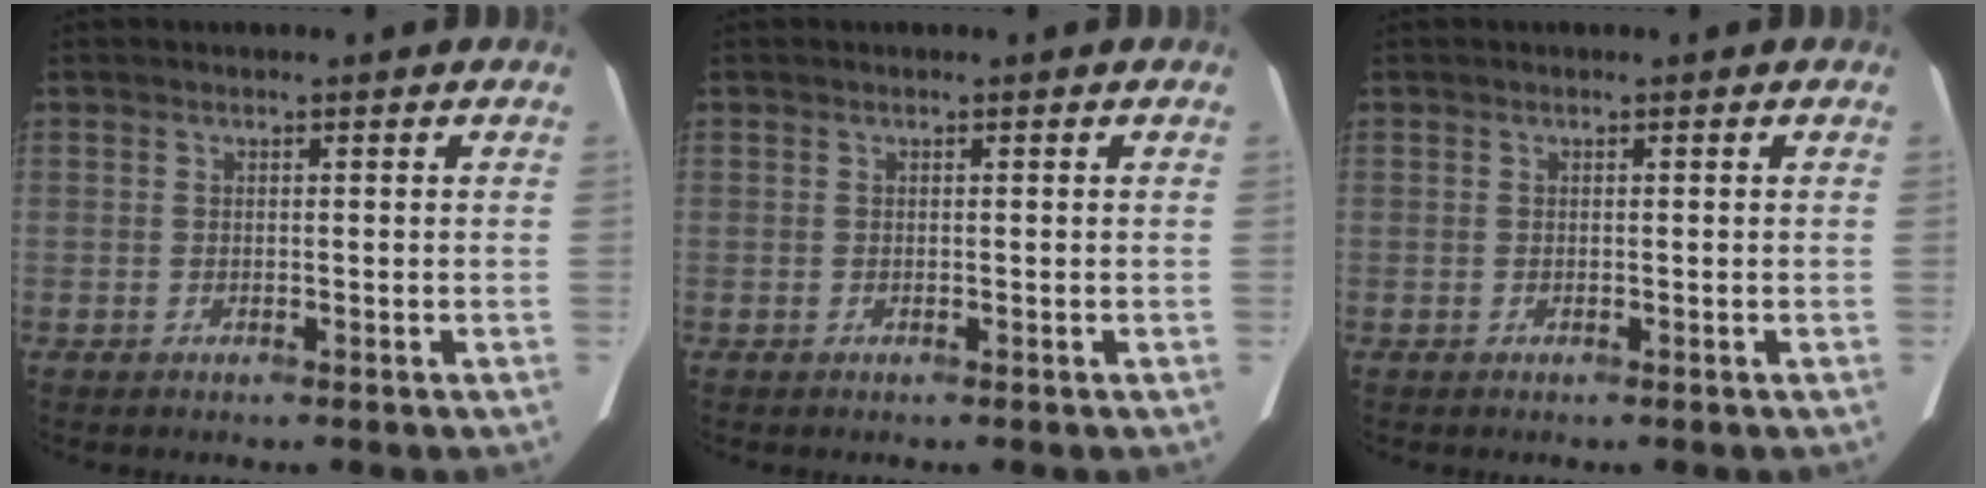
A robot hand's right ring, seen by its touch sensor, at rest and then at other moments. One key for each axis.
{"total": 0.0}
{"total": 0.0}